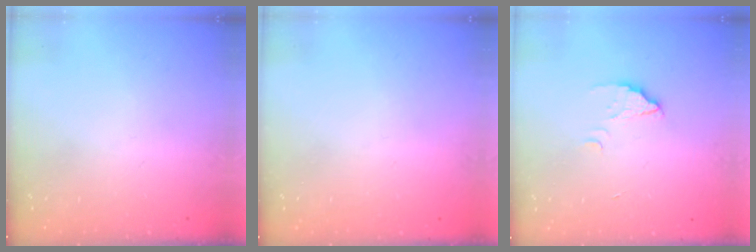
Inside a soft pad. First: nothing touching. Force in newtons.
{"total": 2.2, "press": 2.2, "slide": 0.1}
{"total": 2.7, "press": 2.6, "slide": 0.4}